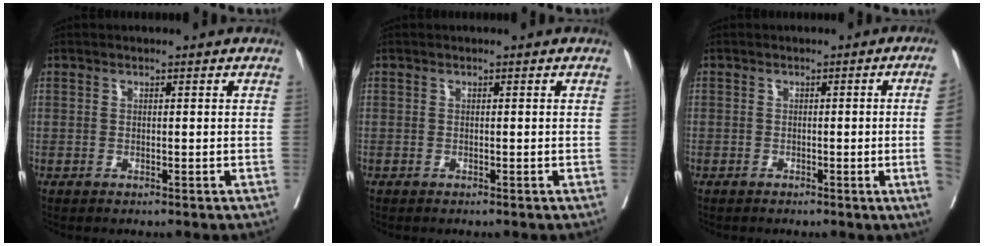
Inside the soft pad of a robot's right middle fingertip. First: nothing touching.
{"total": 0.0}
{"total": 4.5, "force": [-0.6, -1.7, 4.1], "torque": [-0.040, -0.007, -0.009]}